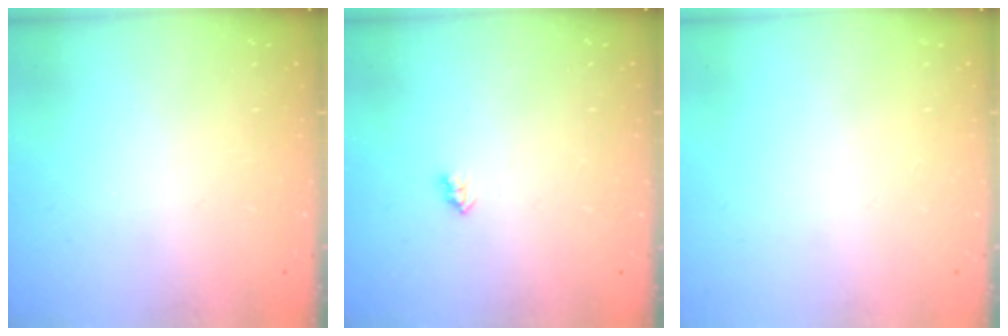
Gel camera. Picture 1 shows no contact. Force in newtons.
{"total": 2.1, "press": 2.1, "slide": 0.4}
{"total": 0.0}